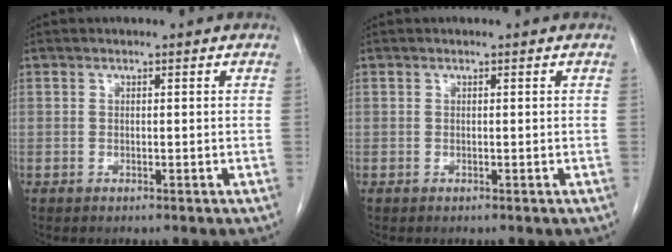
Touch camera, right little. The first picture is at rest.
{"total": 0.0}